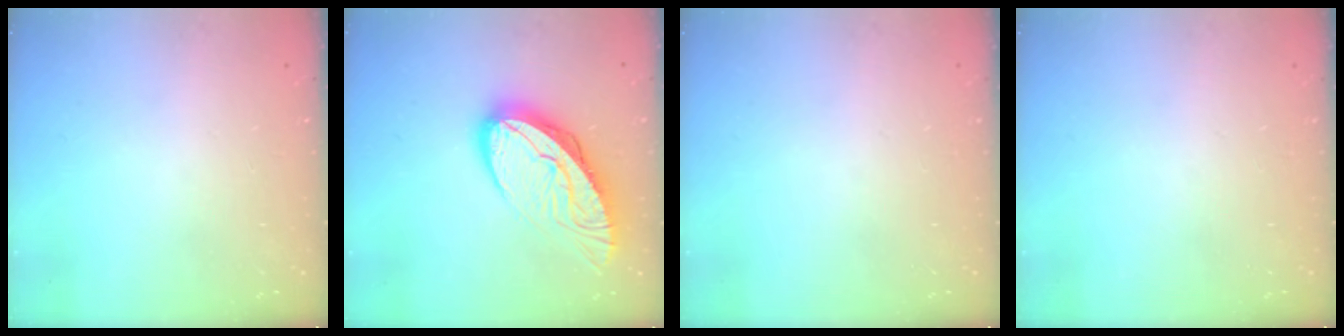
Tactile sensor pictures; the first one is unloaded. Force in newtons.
{"total": 14.6, "press": 14.5, "slide": 1.4}
{"total": 0.0}
{"total": 0.0}